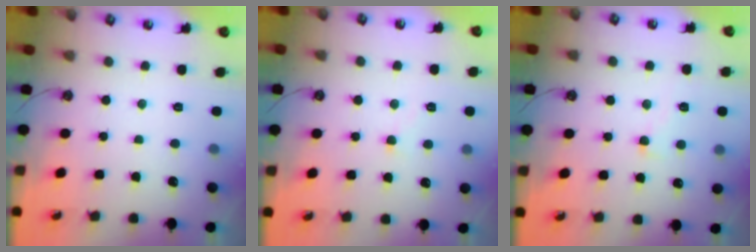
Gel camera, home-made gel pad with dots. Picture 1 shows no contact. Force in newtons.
{"total": 1.9, "press": 1.8, "slide": 0.6}
{"total": 2.1, "press": 2.0, "slide": 0.8}